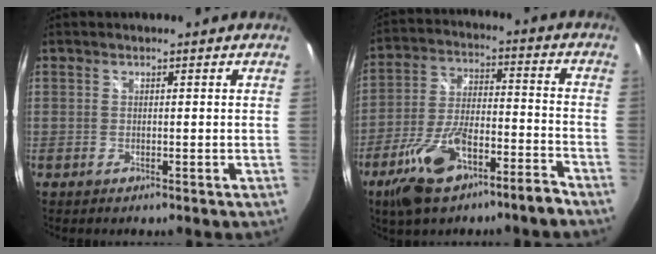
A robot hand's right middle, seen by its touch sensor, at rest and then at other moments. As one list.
[{"total": 14.6, "force": [-10.2, 4.0, 9.6], "torque": [-0.195, -0.009, -0.174]}]